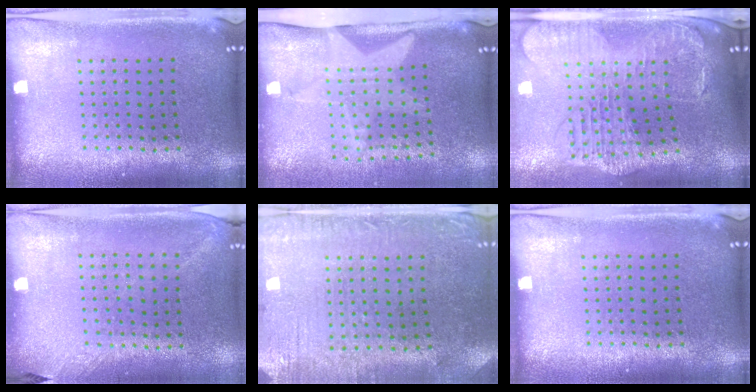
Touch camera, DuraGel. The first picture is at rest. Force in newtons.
{"total": 2.1, "press": 1.6, "slide": 1.3}
{"total": 2.5, "press": 2.2, "slide": 1.2}
{"total": 1.3, "press": 1.0, "slide": 0.8}
{"total": 0.6, "press": 0.4, "slide": 0.5}
{"total": 0.0}